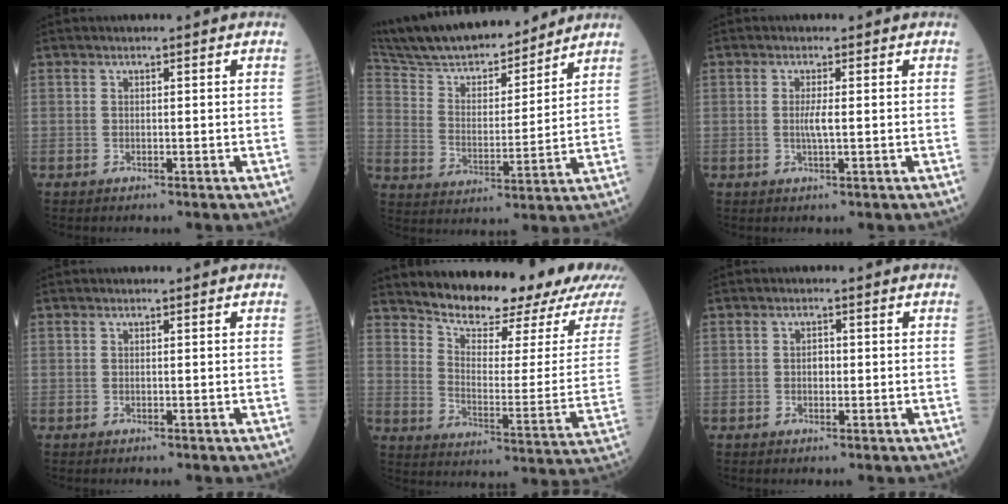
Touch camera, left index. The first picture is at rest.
{"total": 19.6, "force": [17.7, 3.5, 7.6], "torque": [-0.135, 0.009, 0.294]}
{"total": 1.8, "force": [-0.4, 0.0, 1.8], "torque": [-0.040, -0.005, -0.007]}
{"total": 0.0}
{"total": 17.2, "force": [15.5, 2.7, 7.0], "torque": [-0.102, -0.050, 0.204]}
{"total": 1.3, "force": [-0.4, 0.9, 0.8], "torque": [-0.013, -0.001, -0.009]}